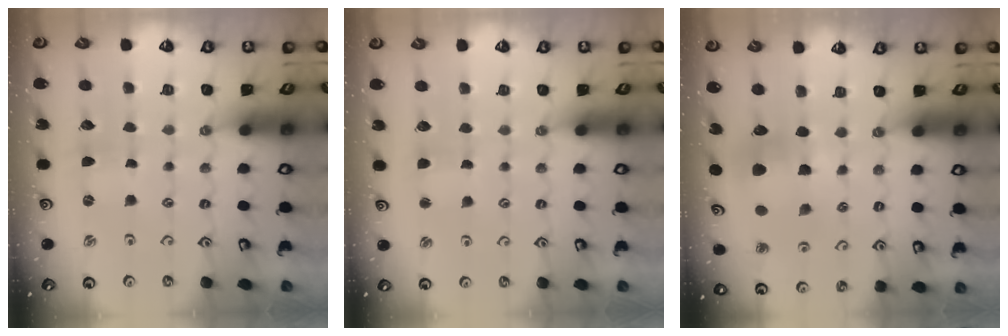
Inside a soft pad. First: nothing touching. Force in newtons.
{"total": 2.8, "press": 2.8, "slide": 0.2}
{"total": 8.0, "press": 8.0, "slide": 0.6}